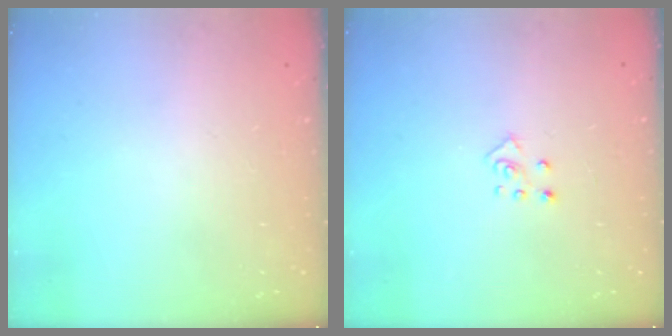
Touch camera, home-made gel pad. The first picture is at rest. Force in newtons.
{"total": 3.9, "press": 3.8, "slide": 0.3}